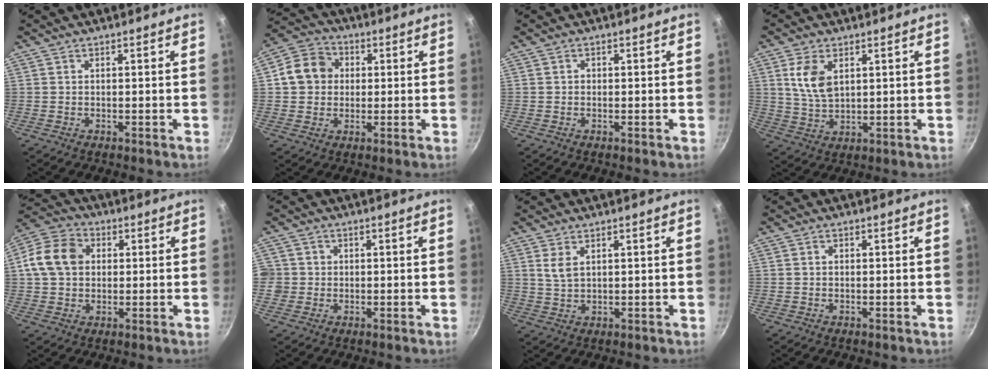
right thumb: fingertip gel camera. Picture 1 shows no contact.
{"total": 9.0, "force": [1.2, 7.9, 4.1], "torque": [-0.042, 0.014, 0.004]}
{"total": 0.5, "force": [-0.1, 0.5, 0.2], "torque": [-0.001, 0.003, -0.002]}
{"total": 7.4, "force": [2.5, 4.4, 5.4], "torque": [-0.098, -0.014, 0.052]}
{"total": 11.1, "force": [1.5, 8.9, 6.5], "torque": [-0.100, 0.018, 0.010]}
{"total": 3.6, "force": [-0.4, 3.5, 0.7], "torque": [0.005, 0.011, -0.010]}
{"total": 3.5, "force": [1.4, 1.9, 2.5], "torque": [-0.045, -0.008, 0.030]}
{"total": 0.8, "force": [0.1, 0.7, 0.4], "torque": [-0.006, 0.005, 0.000]}